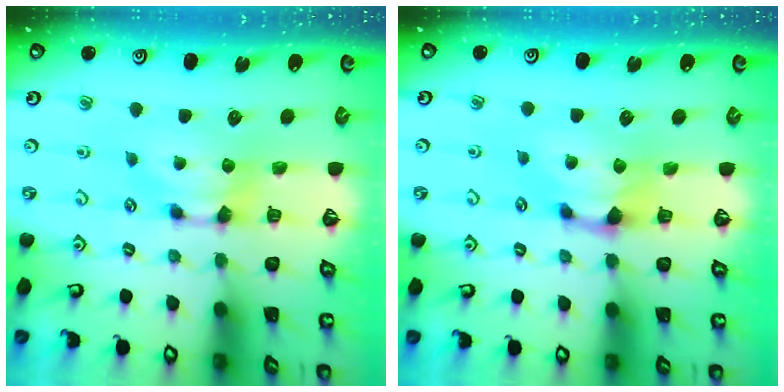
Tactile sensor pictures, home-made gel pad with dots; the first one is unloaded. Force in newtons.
{"total": 1.1, "press": 0.4, "slide": 1.0}